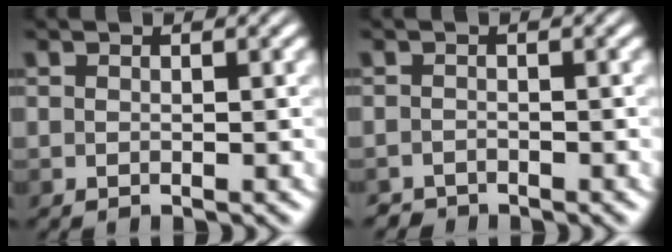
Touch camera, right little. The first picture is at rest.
{"total": 1.3, "force": [-1.2, 0.5, -0.1], "torque": [0.004, -0.005, -0.022]}